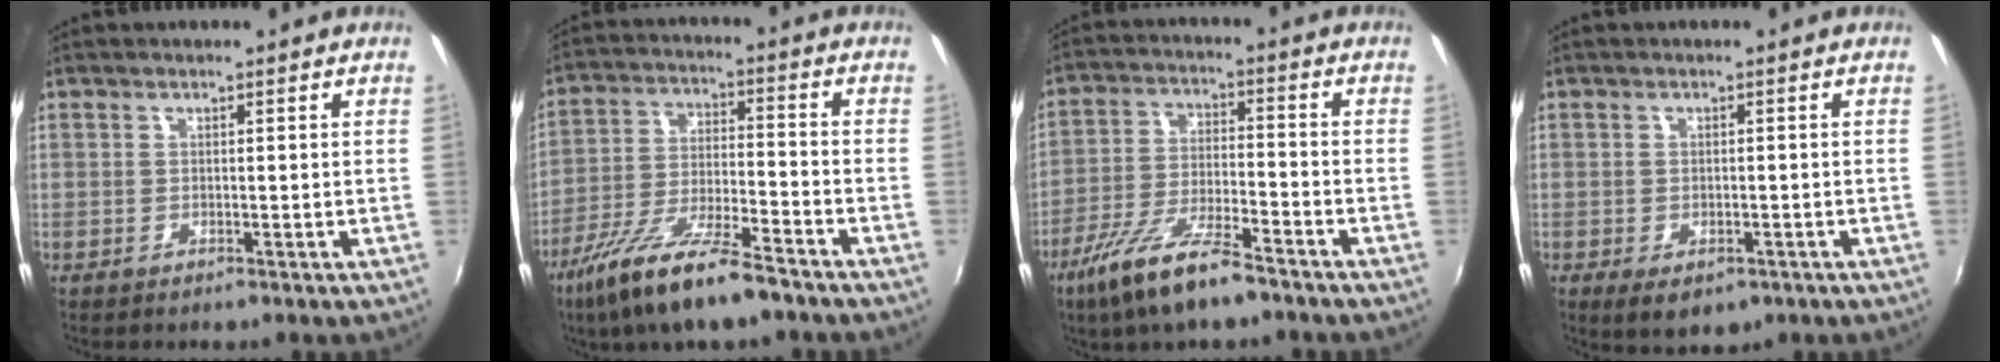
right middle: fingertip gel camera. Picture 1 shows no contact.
{"total": 14.5, "force": [-10.3, 2.6, 9.9], "torque": [-0.201, -0.033, -0.189]}
{"total": 12.1, "force": [-8.4, 2.3, 8.4], "torque": [-0.177, -0.023, -0.157]}
{"total": 4.8, "force": [-2.0, 2.8, 3.4], "torque": [-0.065, -0.022, -0.026]}